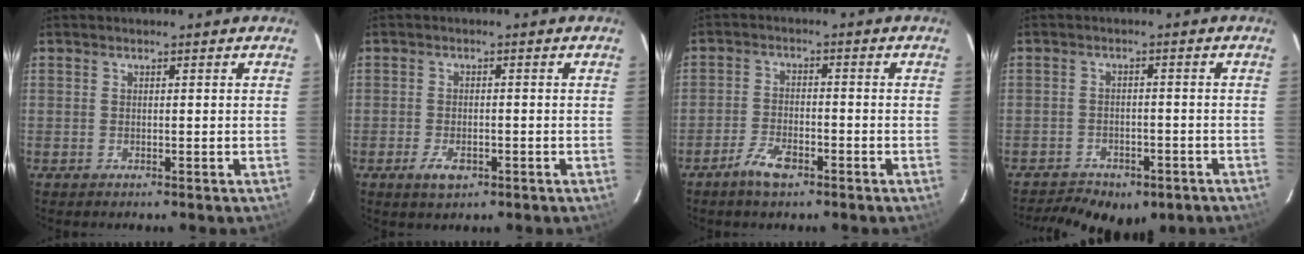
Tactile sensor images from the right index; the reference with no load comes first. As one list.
[{"total": 3.8, "force": [-1.9, 2.0, 2.7], "torque": [-0.059, -0.006, -0.030]}, {"total": 5.4, "force": [-3.7, 1.9, 3.4], "torque": [-0.082, -0.002, -0.070]}, {"total": 13.4, "force": [-9.8, 6.8, 6.0], "torque": [-0.145, -0.006, -0.125]}]